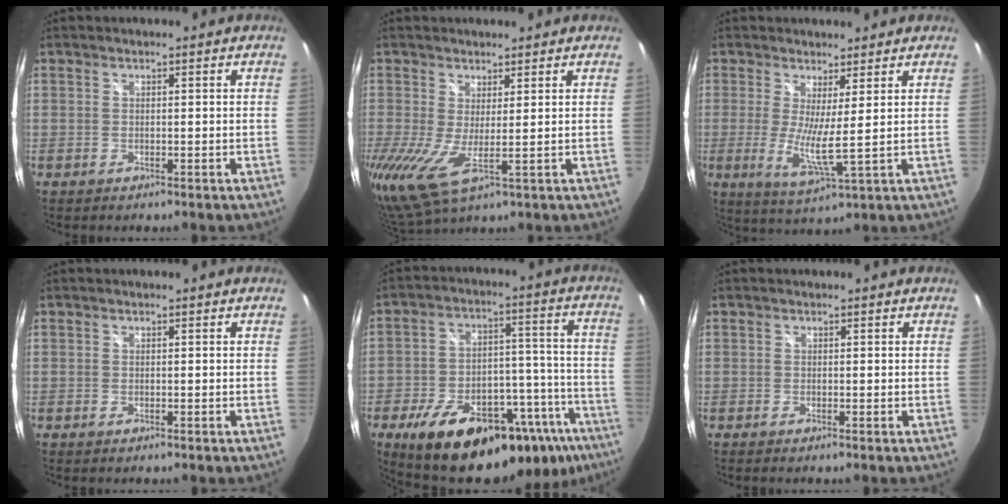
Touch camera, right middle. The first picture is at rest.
{"total": 7.5, "force": [1.1, 1.9, 7.2], "torque": [-0.138, -0.020, 0.014]}
{"total": 6.2, "force": [1.0, -0.1, 6.1], "torque": [-0.120, -0.023, 0.014]}
{"total": 0.0}
{"total": 30.5, "force": [-20.7, 12.5, 18.6], "torque": [-0.272, 0.010, -0.277]}
{"total": 0.0}